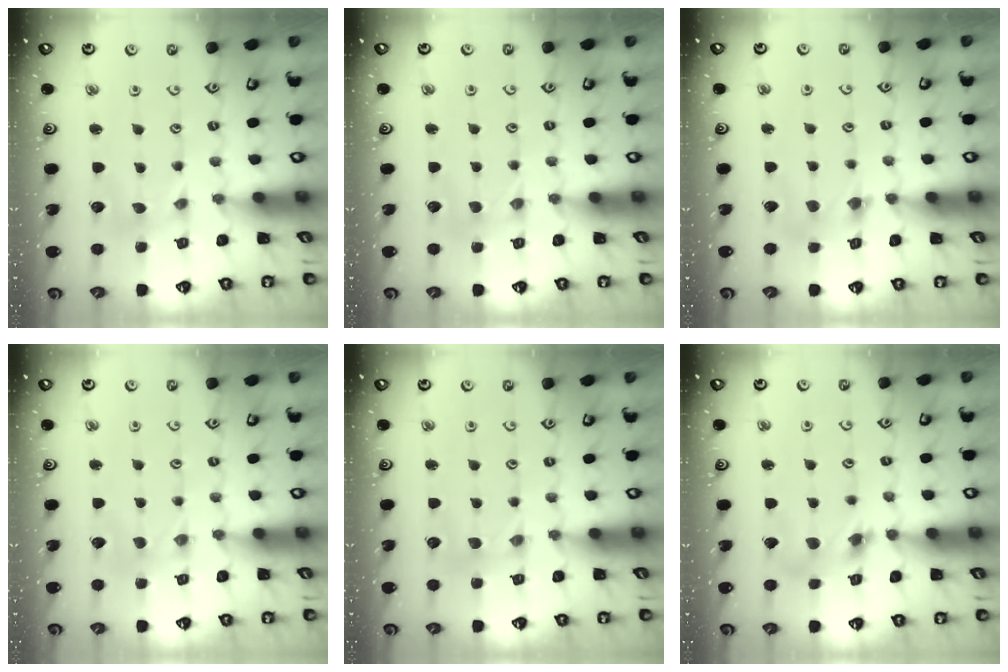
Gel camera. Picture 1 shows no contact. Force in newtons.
{"total": 0.0}
{"total": 2.7, "press": 2.7, "slide": 0.3}
{"total": 0.0}
{"total": 1.4, "press": 1.4, "slide": 0.3}
{"total": 5.5, "press": 5.5, "slide": 0.7}